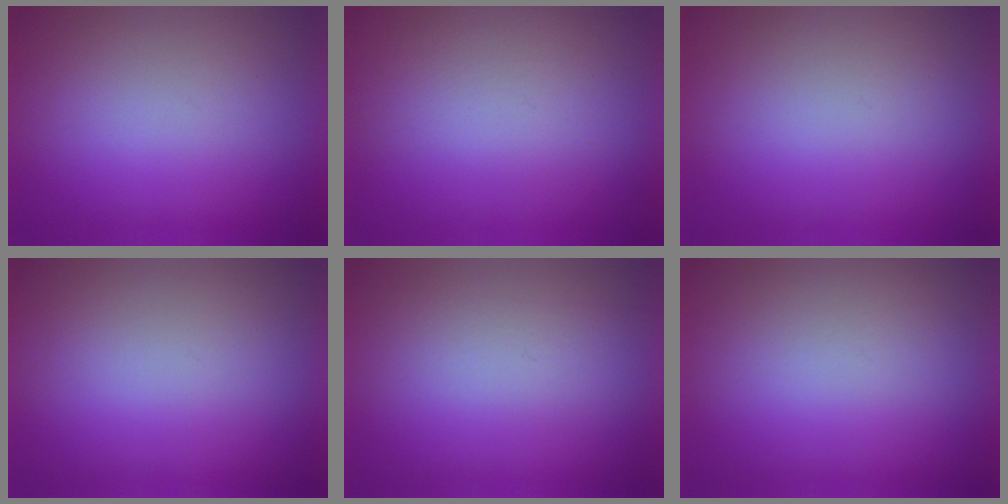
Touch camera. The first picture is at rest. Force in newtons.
{"total": 3.7}
{"total": 1.1}
{"total": 0.0}
{"total": 1.4}
{"total": 1.1}